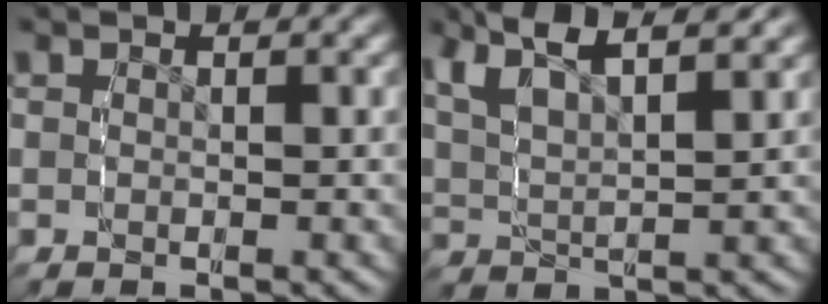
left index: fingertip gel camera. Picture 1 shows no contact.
{"total": 6.0, "force": [4.0, 2.6, 3.7], "torque": [-0.080, 0.010, 0.065]}